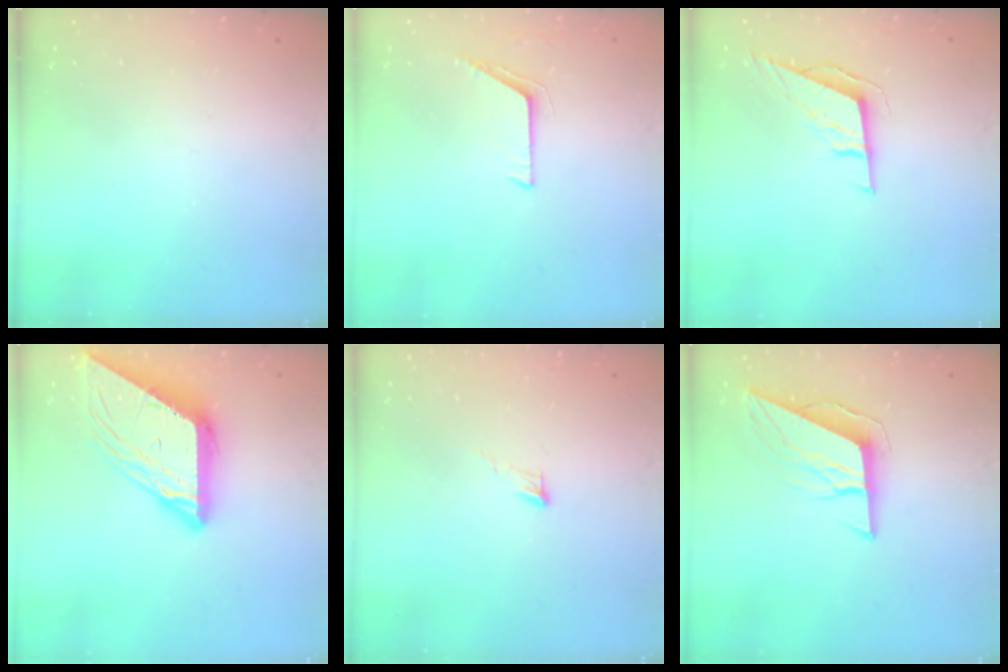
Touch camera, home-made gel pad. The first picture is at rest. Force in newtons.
{"total": 6.1, "press": 6.0, "slide": 0.6}
{"total": 6.9, "press": 6.3, "slide": 2.8}
{"total": 14.2, "press": 14.1, "slide": 1.5}
{"total": 3.8, "press": 3.8, "slide": 0.3}
{"total": 9.9, "press": 9.6, "slide": 2.3}